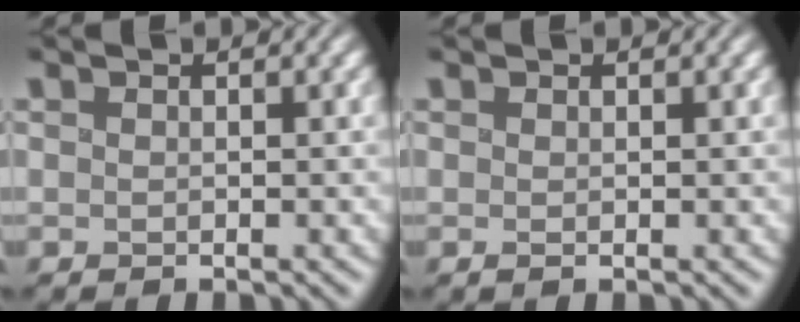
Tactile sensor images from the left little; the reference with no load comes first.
{"total": 0.0}